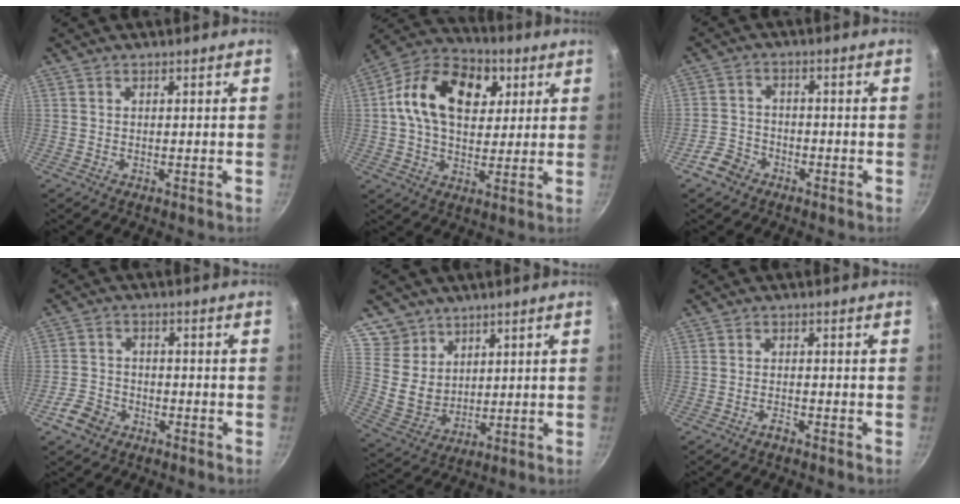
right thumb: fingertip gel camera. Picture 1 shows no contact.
{"total": 19.2, "force": [4.9, 13.1, 13.2], "torque": [-0.191, 0.011, 0.065]}
{"total": 5.0, "force": [-3.2, 3.6, 1.4], "torque": [-0.022, 0.033, -0.060]}
{"total": 5.7, "force": [-3.2, 4.1, 2.1], "torque": [-0.035, 0.029, -0.061]}
{"total": 9.0, "force": [5.1, 7.1, 2.0], "torque": [-0.006, -0.023, 0.111]}
{"total": 1.4, "force": [-1.3, 0.2, 0.6], "torque": [-0.016, 0.012, -0.025]}